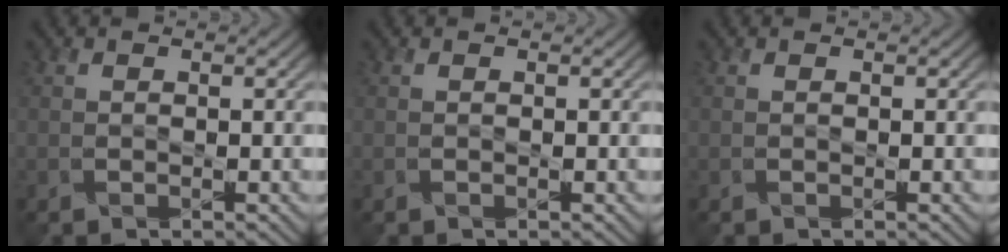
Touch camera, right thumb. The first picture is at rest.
{"total": 0.0}
{"total": 0.0}